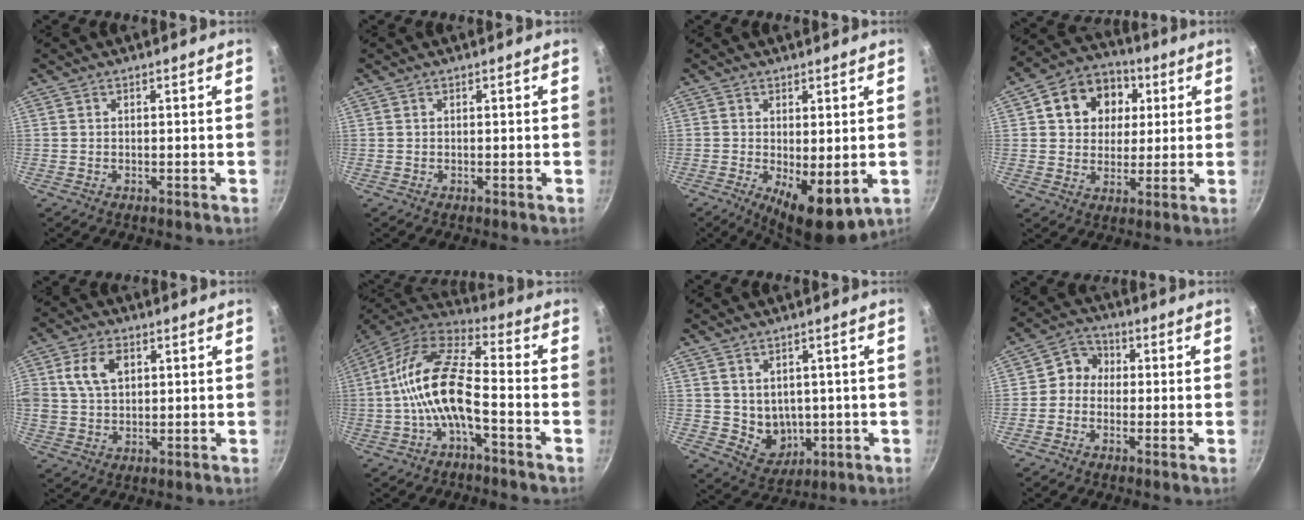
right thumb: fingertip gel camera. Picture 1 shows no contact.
{"total": 0.0}
{"total": 9.0, "force": [-1.3, 3.6, 8.1], "torque": [-0.109, -0.013, -0.006]}
{"total": 13.7, "force": [3.9, 11.2, 6.9], "torque": [-0.089, 0.011, 0.054]}
{"total": 8.0, "force": [2.6, 5.4, 5.3], "torque": [-0.087, 0.000, 0.045]}
{"total": 14.0, "force": [-3.5, 5.6, 12.4], "torque": [-0.244, 0.047, -0.080]}
{"total": 6.8, "force": [0.5, 5.7, 3.7], "torque": [-0.037, -0.013, 0.029]}
{"total": 5.1, "force": [-0.4, 4.7, 2.0], "torque": [0.001, 0.019, -0.025]}